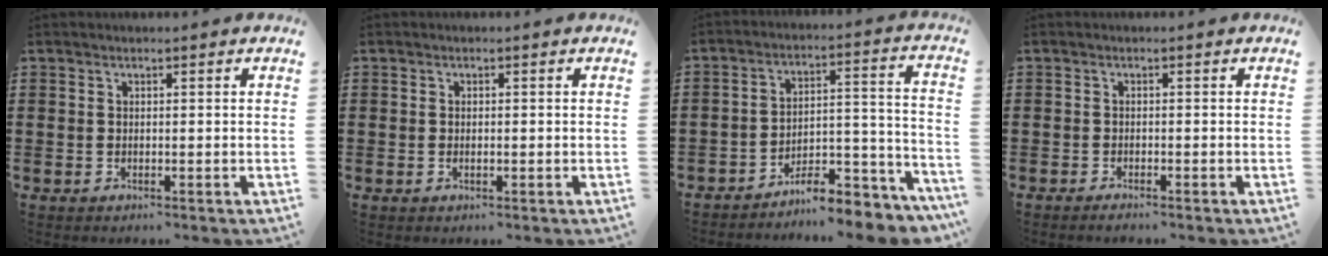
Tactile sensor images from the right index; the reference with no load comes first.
{"total": 0.8, "force": [-0.2, 0.3, 0.8], "torque": [-0.015, -0.002, -0.003]}
{"total": 8.1, "force": [-7.6, 1.3, 2.7], "torque": [-0.030, 0.023, -0.144]}
{"total": 0.9, "force": [-0.8, 0.0, 0.2], "torque": [-0.006, -0.002, -0.017]}